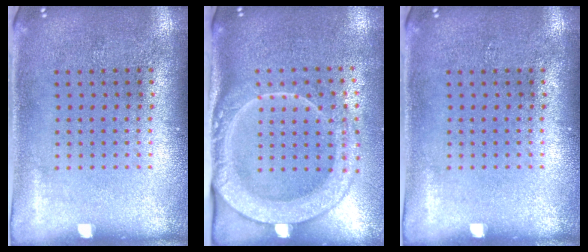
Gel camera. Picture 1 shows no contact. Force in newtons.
{"total": 2.5, "press": 2.0, "slide": 1.5}
{"total": 0.0}